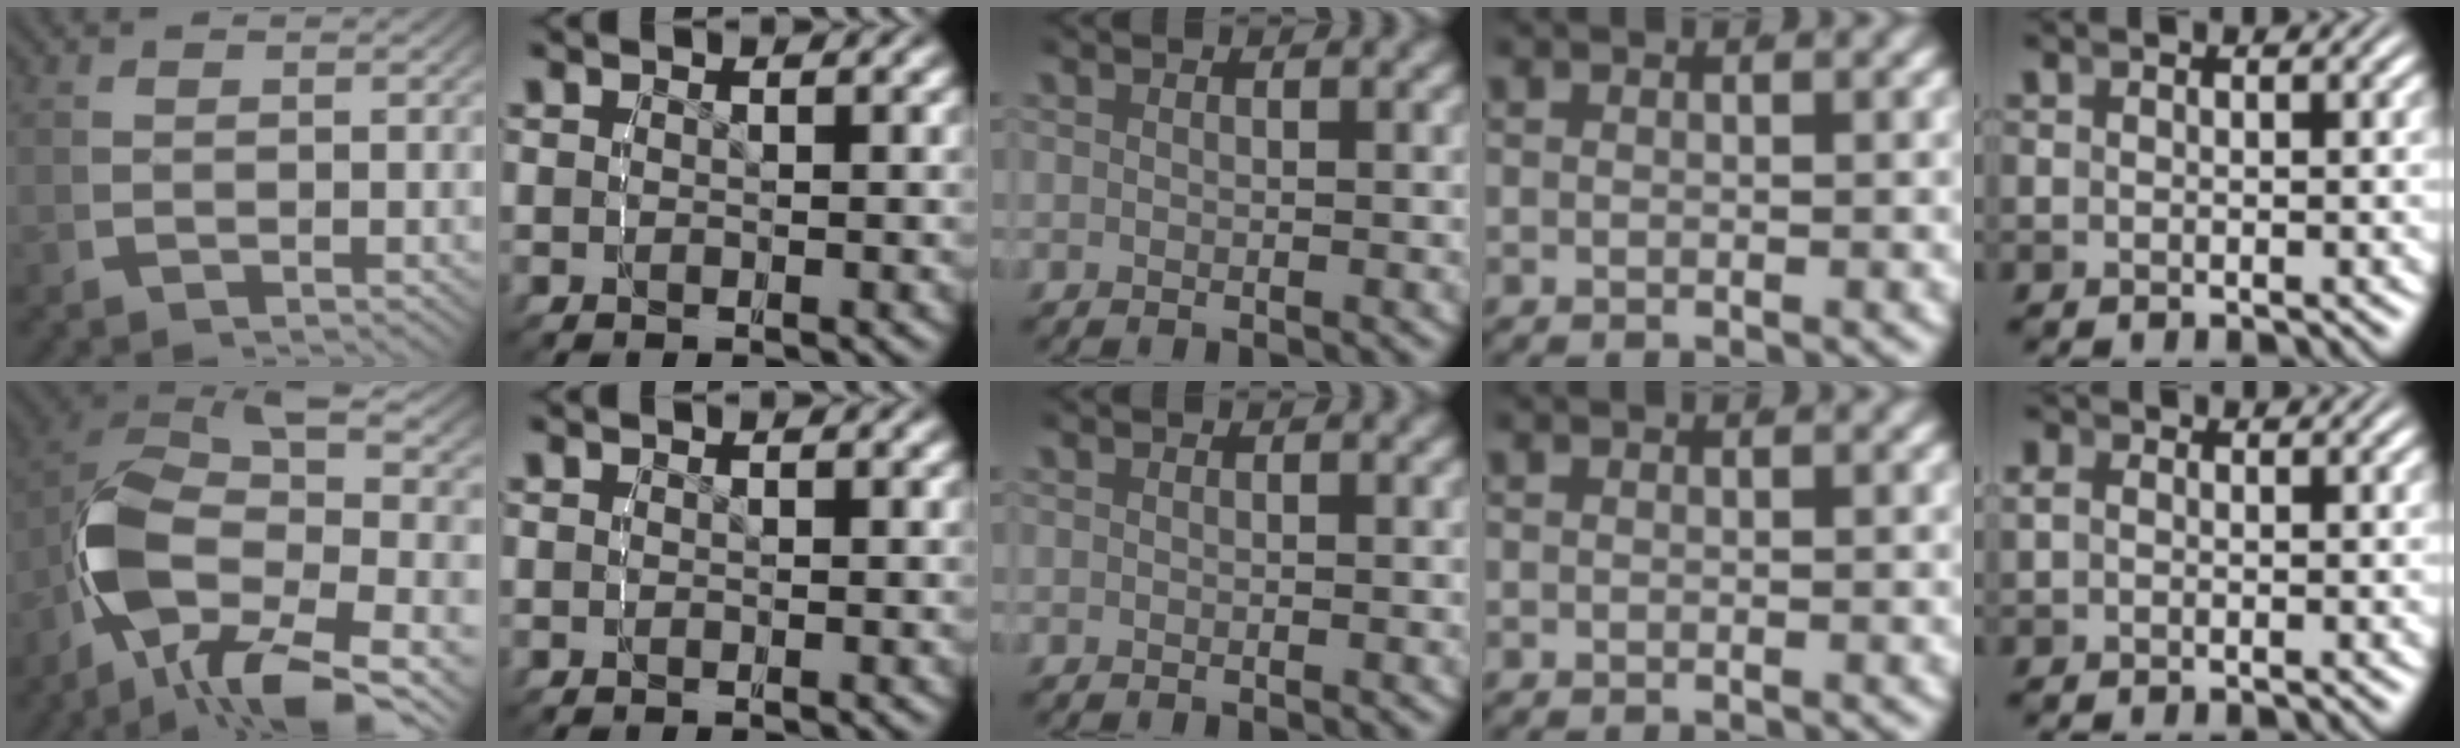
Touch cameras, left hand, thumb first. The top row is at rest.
{"thumb": {"total": 16.6, "force": [-1.8, 9.5, 13.4], "torque": [-0.273, -0.048, -0.004]}, "little": {"total": 0.5, "force": [0.1, 0.3, 0.4], "torque": [-0.013, -0.005, 0.007]}}